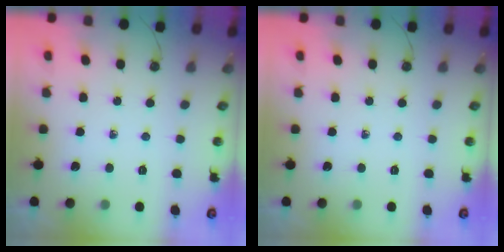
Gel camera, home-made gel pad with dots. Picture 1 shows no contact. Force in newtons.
{"total": 0.0}